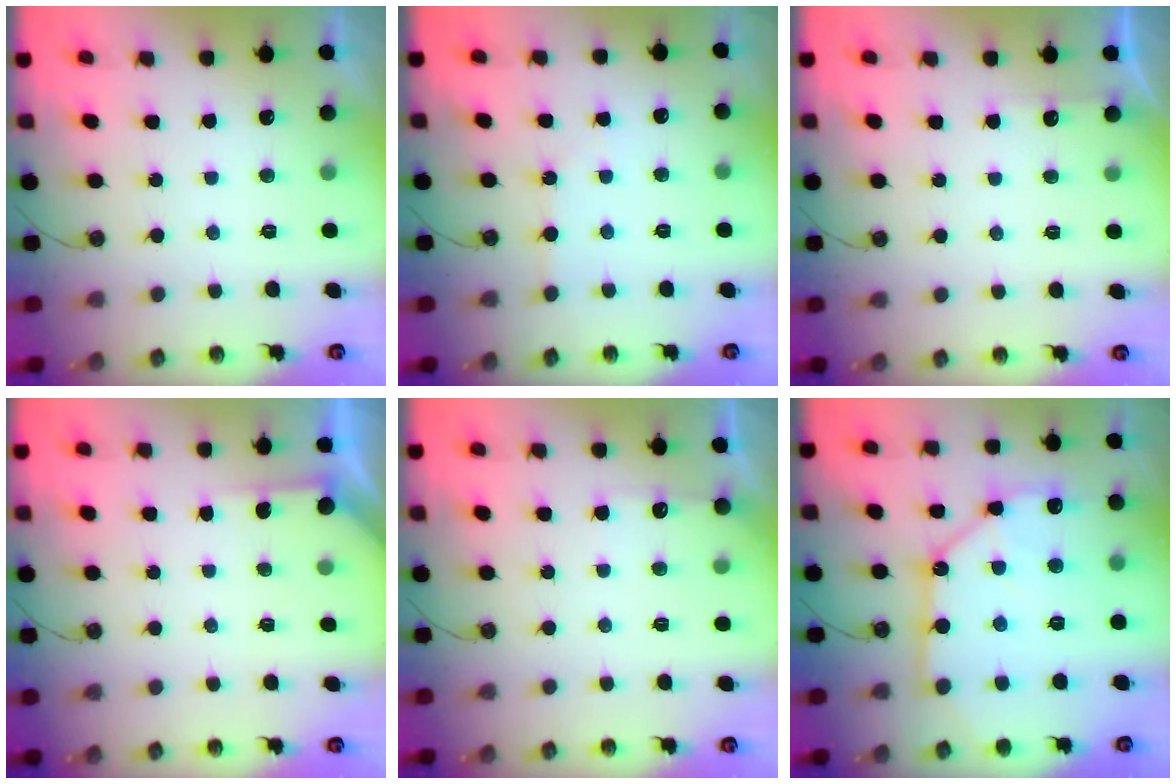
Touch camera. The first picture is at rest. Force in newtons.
{"total": 1.9, "press": 1.8, "slide": 0.3}
{"total": 2.7, "press": 2.7, "slide": 0.4}
{"total": 3.2, "press": 3.2, "slide": 0.3}
{"total": 4.3, "press": 4.3, "slide": 0.4}
{"total": 14.9, "press": 14.8, "slide": 1.8}